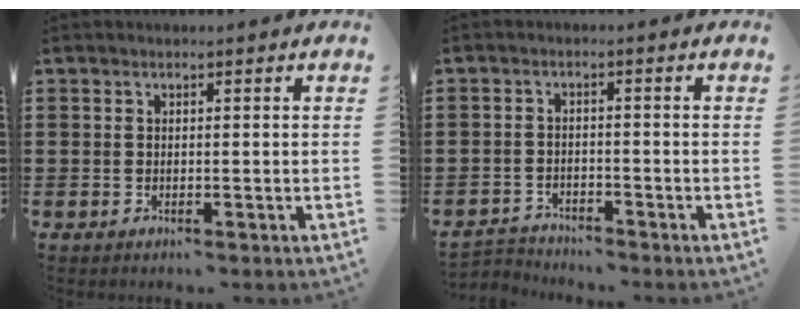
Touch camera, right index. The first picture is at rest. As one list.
[{"total": 2.4, "force": [-2.4, 0.4, -0.4], "torque": [-0.001, 0.001, -0.053]}]